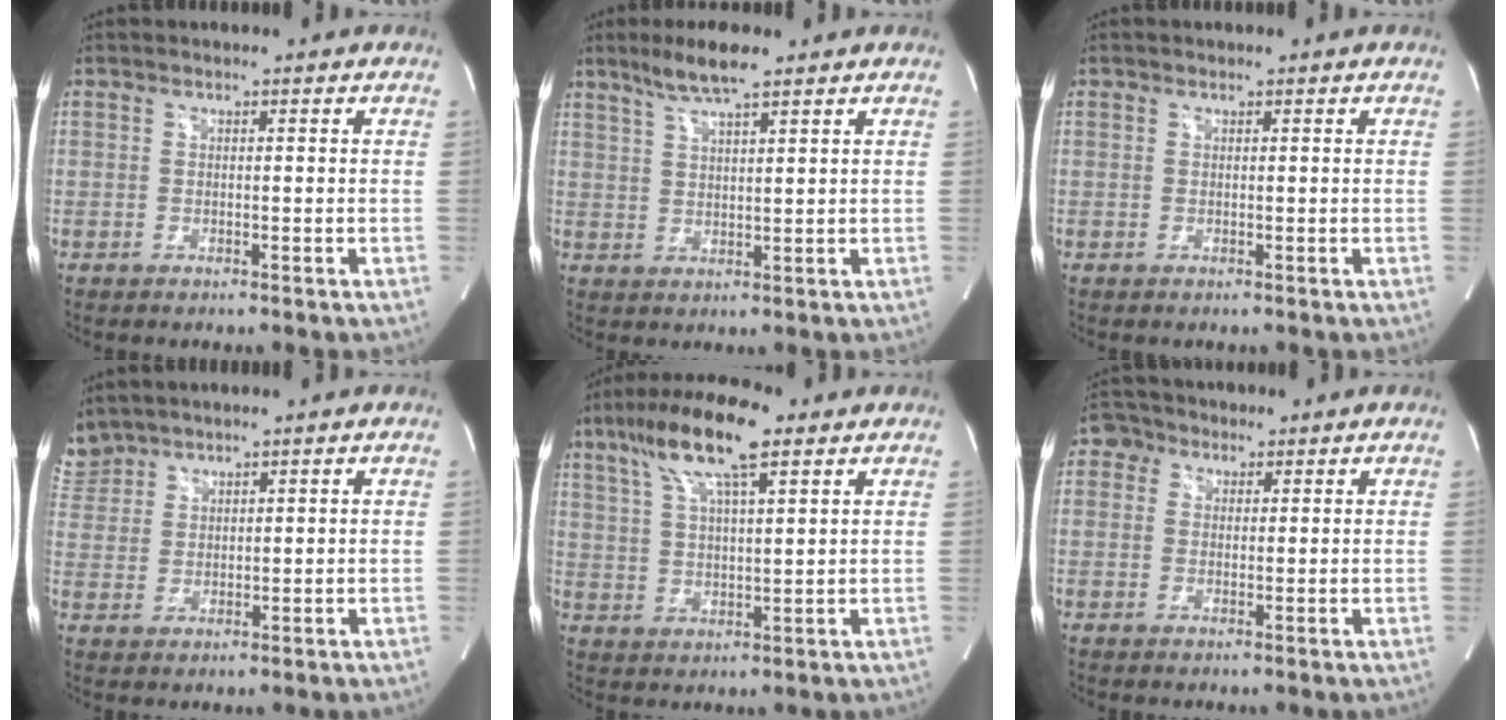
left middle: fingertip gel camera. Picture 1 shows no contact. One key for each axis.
{"total": 6.2, "fx": 4.6, "fy": 0.4, "fz": 4.1, "tx": -0.087, "ty": 0.007, "tz": 0.087}
{"total": 0.0}
{"total": 4.5, "fx": 4.2, "fy": 1.7, "fz": 0.1, "tx": -0.015, "ty": 0.018, "tz": 0.095}
{"total": 12.3, "fx": 7.3, "fy": 2.4, "fz": 9.6, "tx": -0.185, "ty": 0.023, "tz": 0.129}
{"total": 3.4, "fx": 1.7, "fy": 2.9, "fz": 0.6, "tx": -0.014, "ty": 0.015, "tz": 0.027}